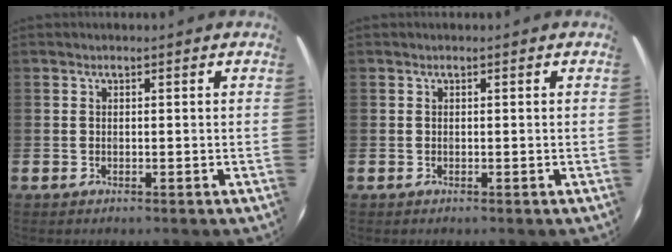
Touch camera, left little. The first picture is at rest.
{"total": 0.0}